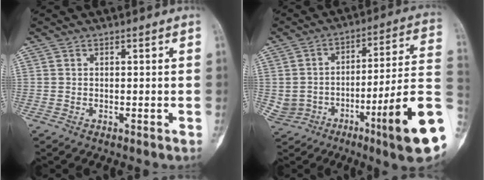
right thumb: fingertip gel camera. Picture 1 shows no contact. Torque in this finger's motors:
{"motor_torque": [3.66, 1.35, 1.34, -1.43, 0.54]}